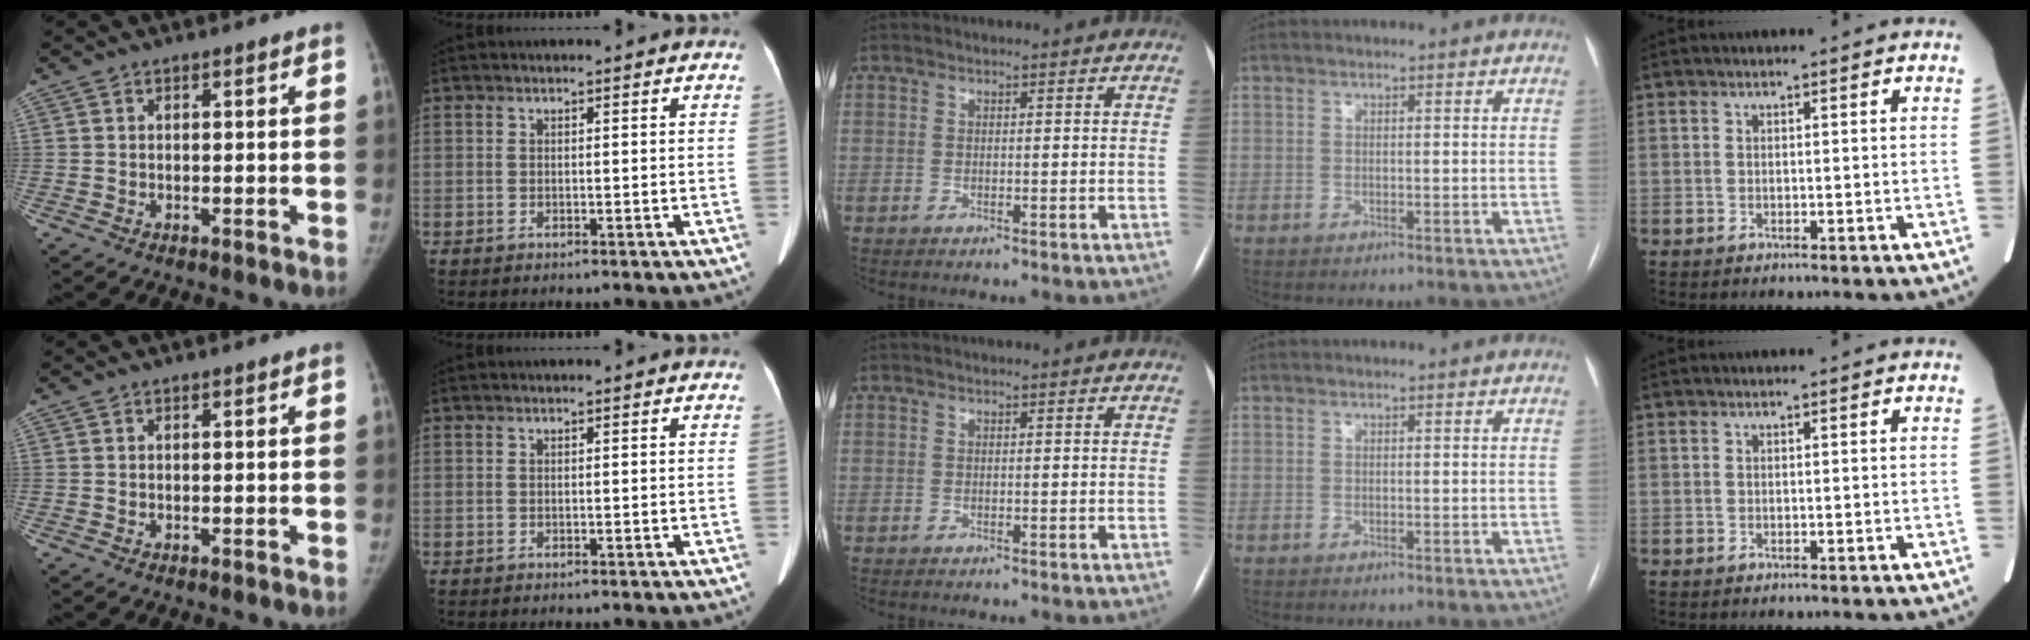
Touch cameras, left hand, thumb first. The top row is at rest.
{}